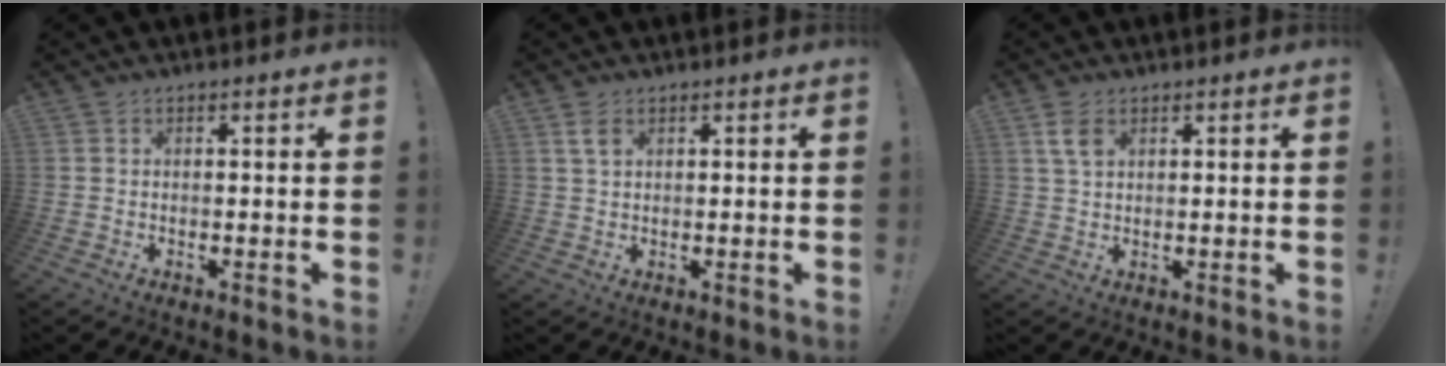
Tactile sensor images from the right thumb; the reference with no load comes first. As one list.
[{"total": 3.4, "force": [1.7, 1.7, 2.4], "torque": [-0.043, 0.000, 0.031]}, {"total": 4.8, "force": [2.3, 2.7, 3.3], "torque": [-0.053, -0.005, 0.042]}]